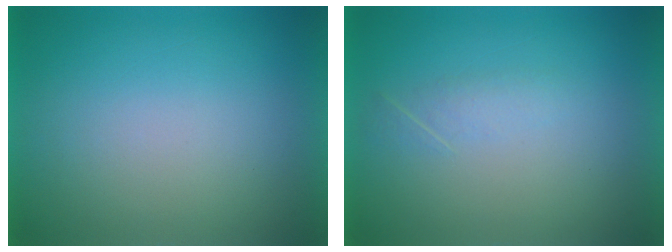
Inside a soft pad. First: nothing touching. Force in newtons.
{"total": 1.7}